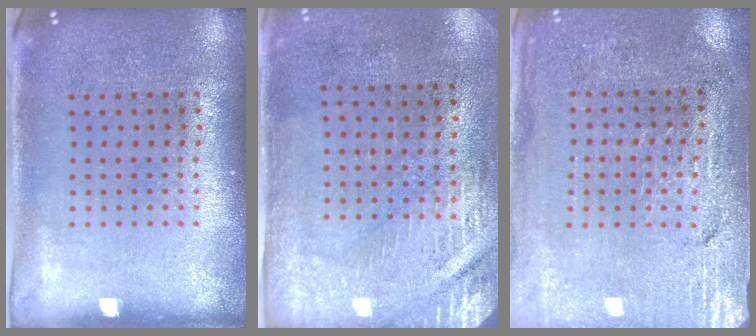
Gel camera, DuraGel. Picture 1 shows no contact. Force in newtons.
{"total": 2.9, "press": 2.5, "slide": 1.4}
{"total": 3.1, "press": 2.9, "slide": 0.8}